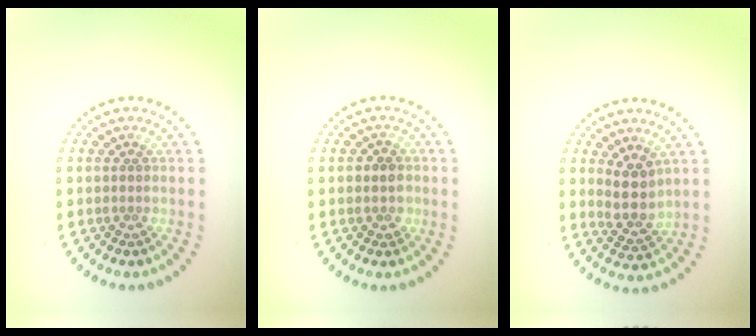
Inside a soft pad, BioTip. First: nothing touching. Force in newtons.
{"total": 1.4, "press": 1.3, "slide": 0.5}
{"total": 3.0, "press": 2.6, "slide": 1.4}